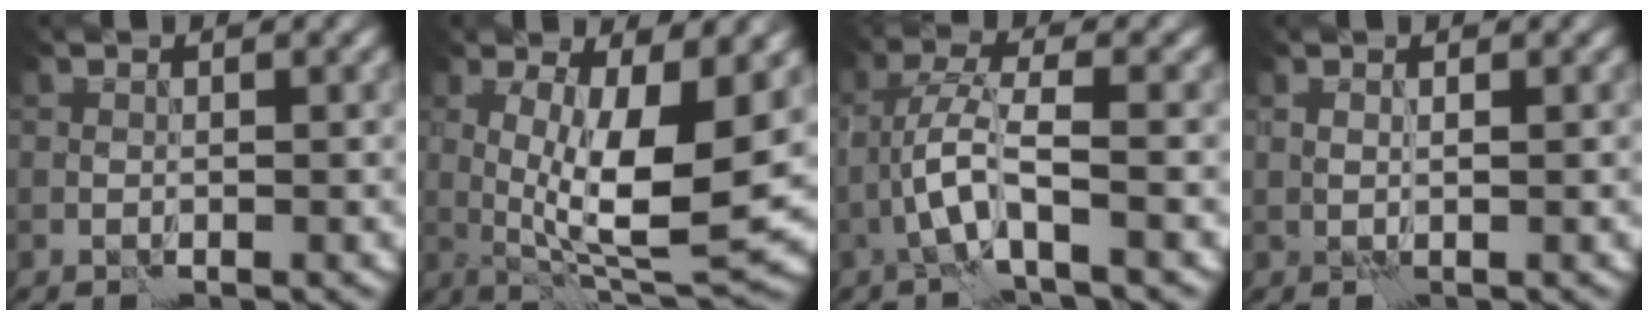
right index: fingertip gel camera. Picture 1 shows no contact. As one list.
[{"total": 9.1, "force": [0.9, 2.2, 8.8], "torque": [-0.144, -0.017, 0.025]}, {"total": 4.0, "force": [-1.4, 0.6, 3.7], "torque": [-0.073, 0.009, -0.031]}, {"total": 0.6, "force": [0.5, 0.0, 0.3], "torque": [-0.008, -0.006, 0.012]}]